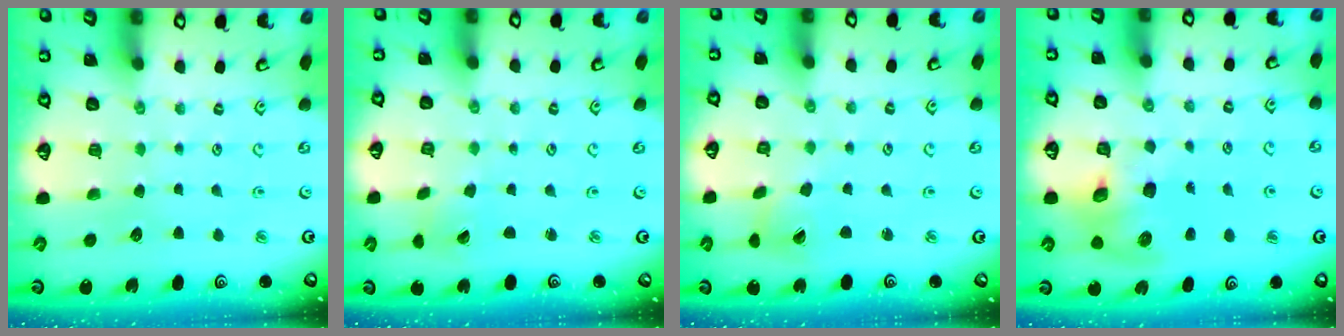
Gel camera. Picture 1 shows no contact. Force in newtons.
{"total": 0.0}
{"total": 5.2, "press": 5.2, "slide": 0.2}
{"total": 11.4, "press": 11.3, "slide": 1.5}